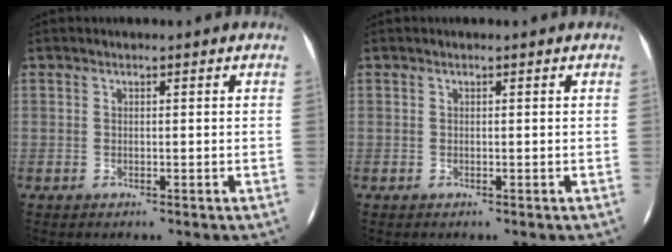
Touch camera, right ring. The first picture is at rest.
{"total": 0.0}